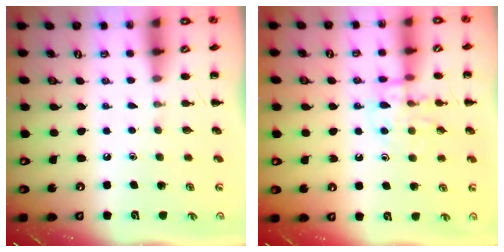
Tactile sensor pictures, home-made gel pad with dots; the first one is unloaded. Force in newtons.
{"total": 12.4, "press": 12.4, "slide": 0.9}